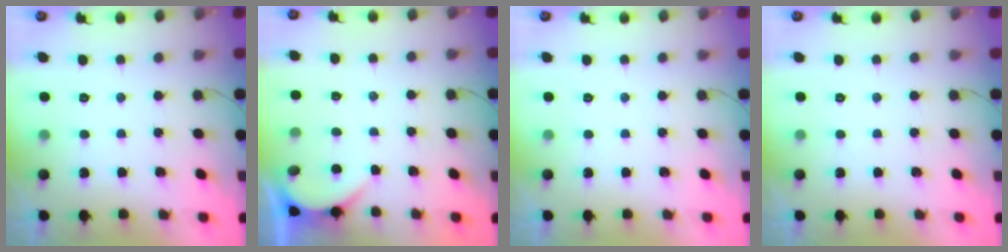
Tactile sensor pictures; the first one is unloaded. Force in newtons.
{"total": 2.7, "press": 2.7, "slide": 0.3}
{"total": 0.0}
{"total": 0.0}